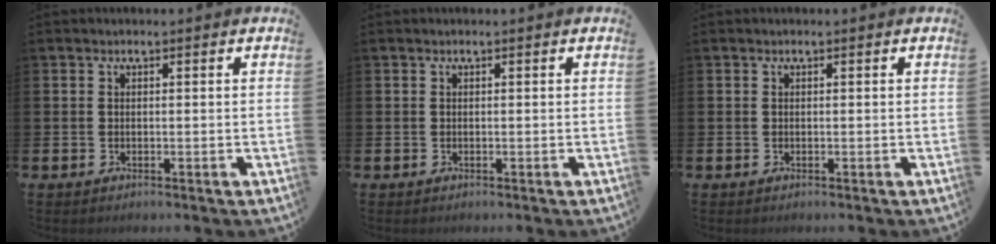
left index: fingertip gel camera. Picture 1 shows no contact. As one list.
[{"total": 0.0}, {"total": 0.0}]